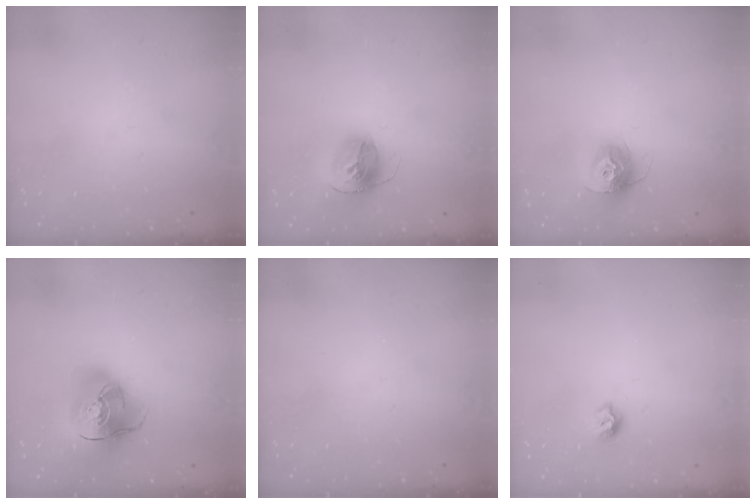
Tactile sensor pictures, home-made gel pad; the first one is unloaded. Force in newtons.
{"total": 14.3, "press": 14.3, "slide": 1.5}
{"total": 11.8, "press": 11.8, "slide": 0.9}
{"total": 17.1, "press": 16.8, "slide": 2.9}
{"total": 0.0}
{"total": 6.7, "press": 6.7, "slide": 0.8}